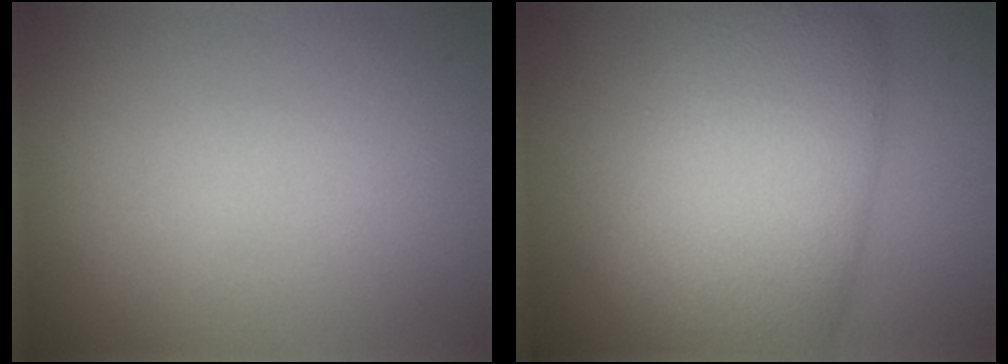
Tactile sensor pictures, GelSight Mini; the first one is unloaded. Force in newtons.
{"total": 11.5, "press": 11.5, "slide": 0.6}